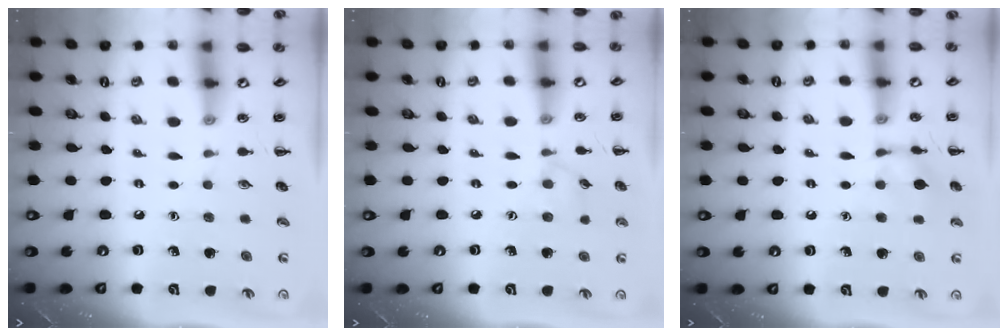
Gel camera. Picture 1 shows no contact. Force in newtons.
{"total": 5.4, "press": 5.0, "slide": 2.1}
{"total": 7.4, "press": 7.3, "slide": 0.7}